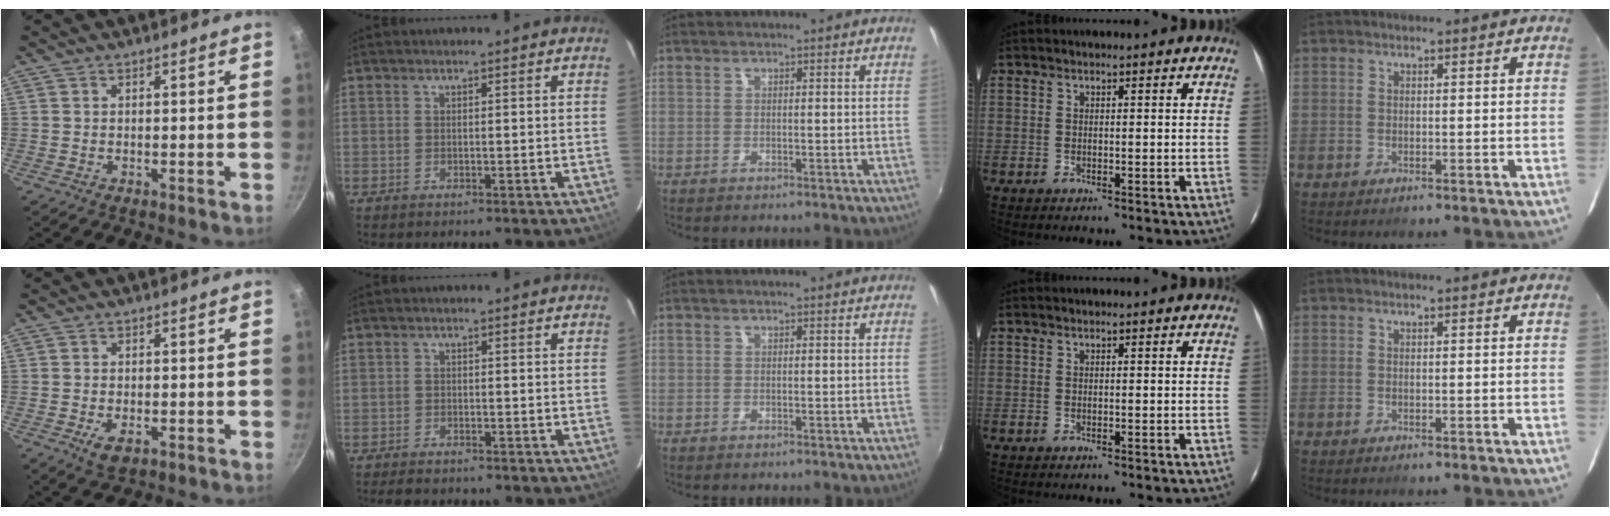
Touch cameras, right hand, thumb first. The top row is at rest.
{"thumb": {"total": 3.7, "force": [-1.3, 2.0, 2.8], "torque": [-0.042, 0.000, -0.018]}, "index": {"total": 3.8, "force": [-3.4, 1.1, 1.3], "torque": [-0.034, -0.006, -0.053]}}